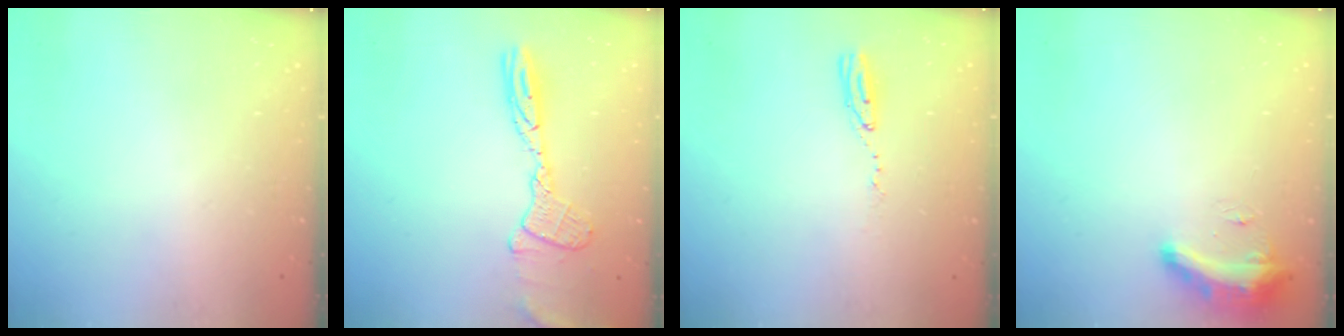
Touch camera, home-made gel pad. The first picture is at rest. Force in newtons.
{"total": 12.1, "press": 12.0, "slide": 0.9}
{"total": 4.3, "press": 4.3, "slide": 0.4}
{"total": 8.8, "press": 8.7, "slide": 0.8}